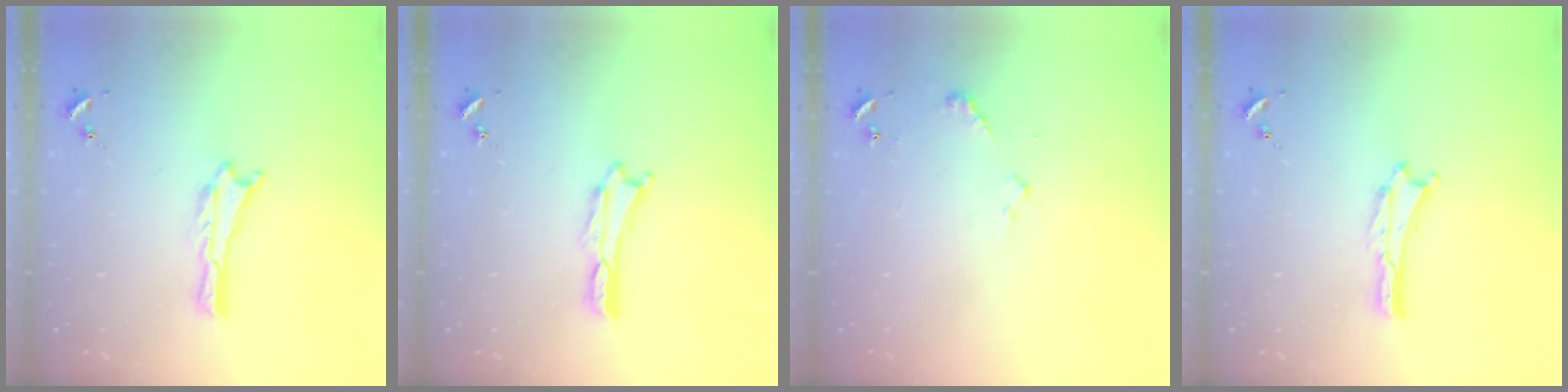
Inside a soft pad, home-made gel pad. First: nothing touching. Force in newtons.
{"total": 0.0}
{"total": 2.4, "press": 2.3, "slide": 0.3}
{"total": 0.0}